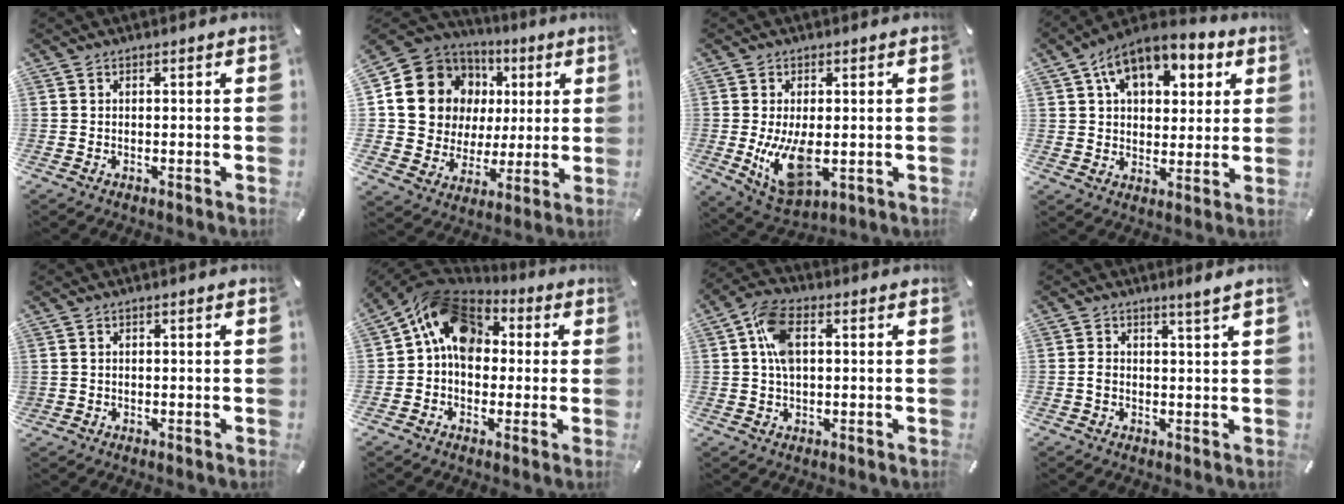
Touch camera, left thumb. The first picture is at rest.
{"total": 15.0, "force": [3.4, 14.0, 4.3], "torque": [-0.076, -0.024, 0.083]}
{"total": 11.2, "force": [-0.7, 6.1, 9.3], "torque": [-0.184, -0.022, -0.009]}
{"total": 11.1, "force": [6.2, 7.6, 5.4], "torque": [-0.093, -0.025, 0.113]}
{"total": 0.6, "force": [0.1, 0.6, 0.3], "torque": [-0.006, 0.002, 0.000]}
{"total": 13.8, "force": [2.5, 10.5, 8.6], "torque": [-0.144, 0.011, 0.046]}
{"total": 8.6, "force": [1.6, 5.1, 6.7], "torque": [-0.145, 0.005, 0.025]}
{"total": 2.2, "force": [0.9, 0.4, 1.9], "torque": [-0.039, -0.001, 0.015]}